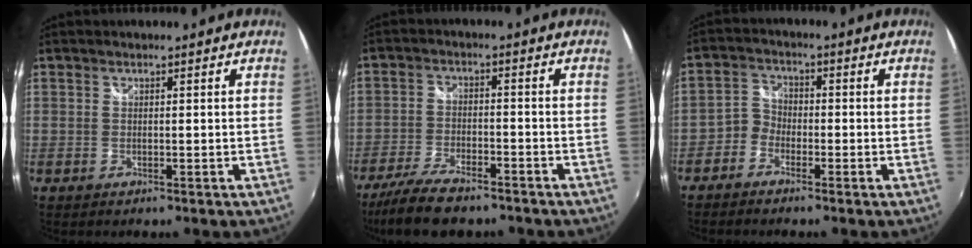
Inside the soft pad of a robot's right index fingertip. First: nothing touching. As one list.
[{"total": 11.7, "force": [-9.4, 3.5, 6.0], "torque": [-0.142, -0.026, -0.166]}, {"total": 3.4, "force": [-2.3, 2.5, 0.6], "torque": [-0.011, 0.013, -0.054]}]